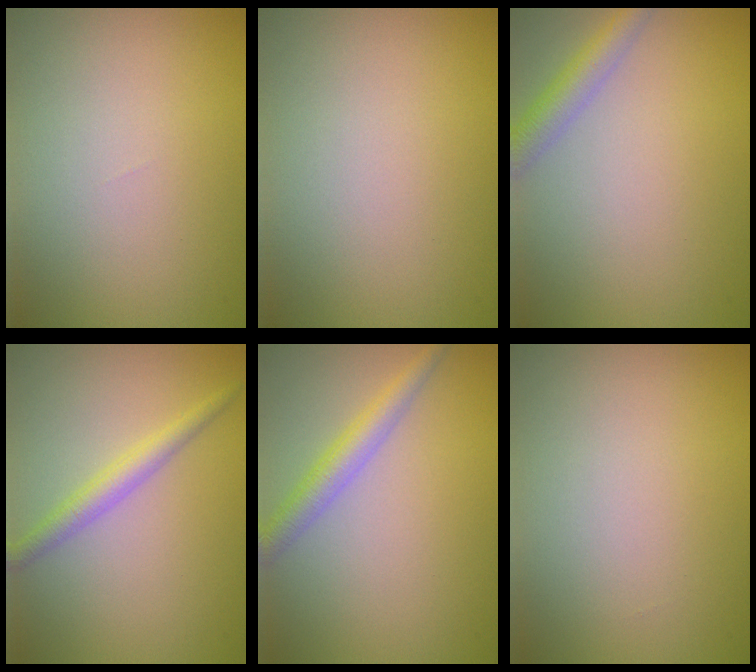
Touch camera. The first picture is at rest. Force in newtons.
{"total": 0.0}
{"total": 2.7, "press": 2.7, "slide": 0.1}
{"total": 2.2, "press": 2.2, "slide": 0.0}
{"total": 2.7, "press": 2.7, "slide": 0.1}
{"total": 0.0}